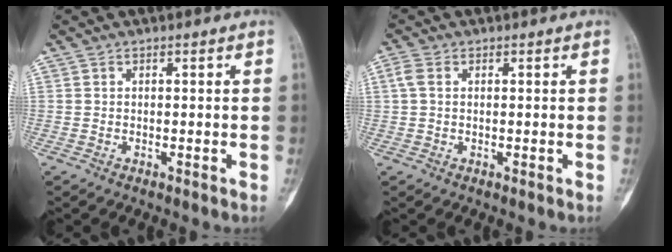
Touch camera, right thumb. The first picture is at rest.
{"total": 2.4, "force": [0.6, 1.6, 1.8], "torque": [-0.051, 0.008, 0.010]}